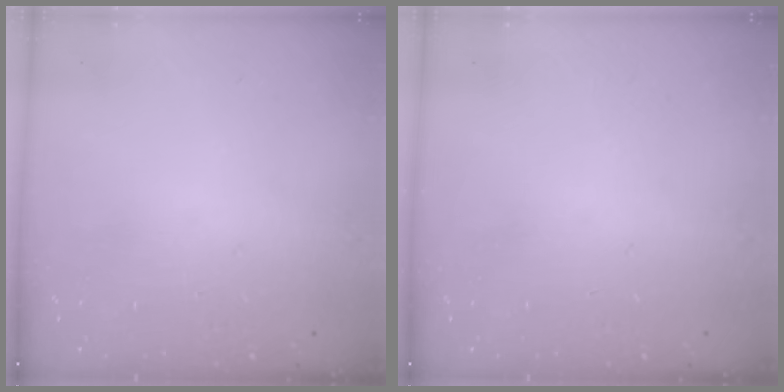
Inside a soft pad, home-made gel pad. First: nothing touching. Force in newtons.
{"total": 0.0}